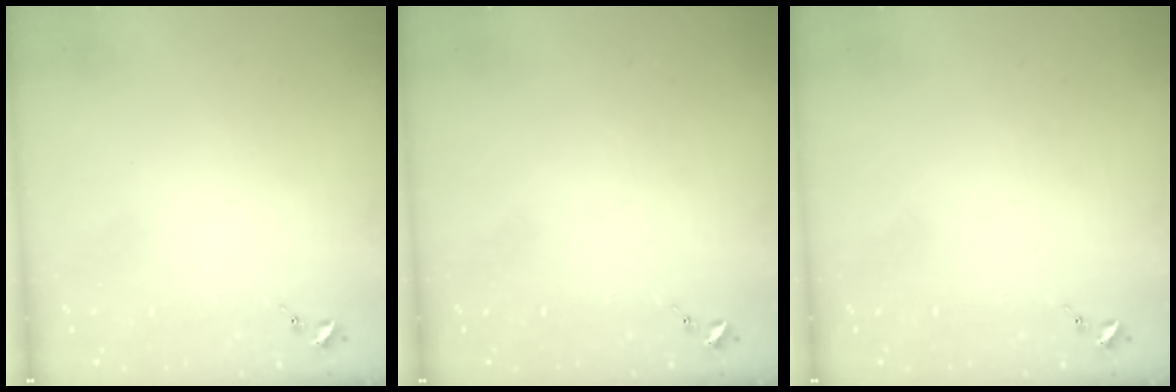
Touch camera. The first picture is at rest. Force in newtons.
{"total": 0.0}
{"total": 0.0}